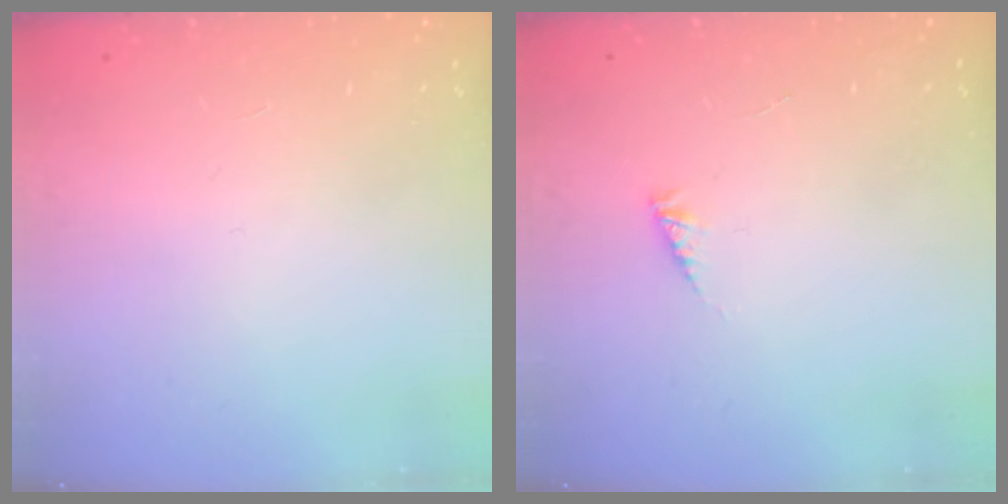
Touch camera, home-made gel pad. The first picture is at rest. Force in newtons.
{"total": 2.8, "press": 2.7, "slide": 0.4}